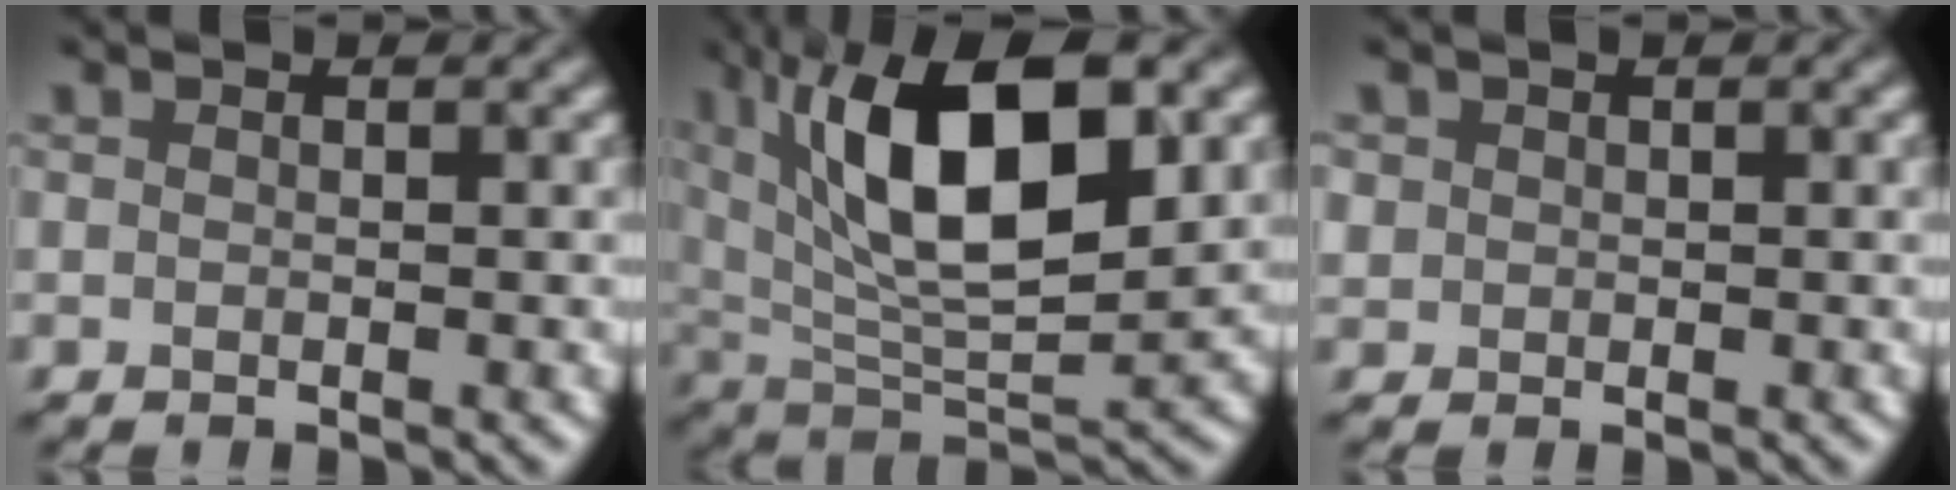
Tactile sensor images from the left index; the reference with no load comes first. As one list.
[{"total": 12.2, "force": [4.0, 4.8, 10.5], "torque": [-0.173, 0.004, 0.067]}, {"total": 0.8, "force": [0.2, 0.8, 0.1], "torque": [-0.003, -0.003, 0.007]}]